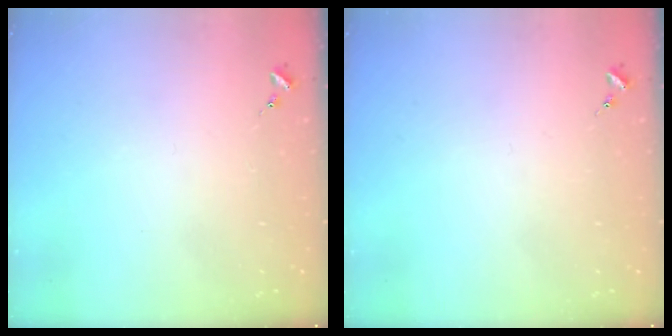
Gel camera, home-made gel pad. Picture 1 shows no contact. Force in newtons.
{"total": 0.0}